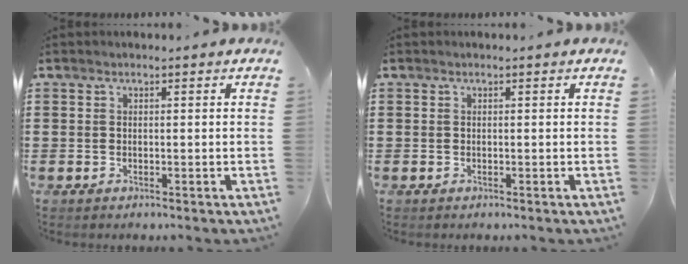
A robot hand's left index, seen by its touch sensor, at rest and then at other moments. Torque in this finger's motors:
{"motor_torque": [-0.01, -0.01, 0.00, 0.00]}